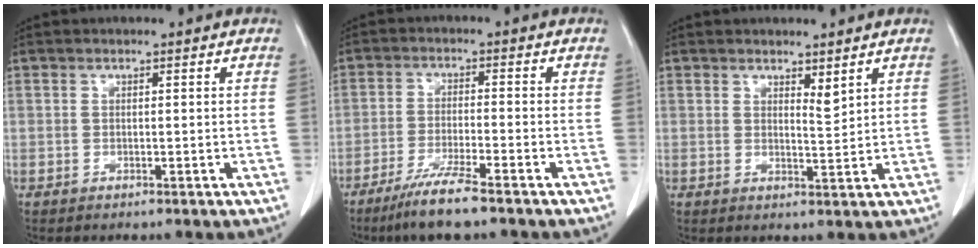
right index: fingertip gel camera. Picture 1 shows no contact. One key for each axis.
{"total": 7.4, "fx": -5.5, "fy": -0.3, "fz": 4.9, "tx": -0.091, "ty": -0.021, "tz": -0.101}
{"total": 2.1, "fx": 1.6, "fy": 0.3, "fz": 1.3, "tx": -0.028, "ty": -0.012, "tz": 0.031}